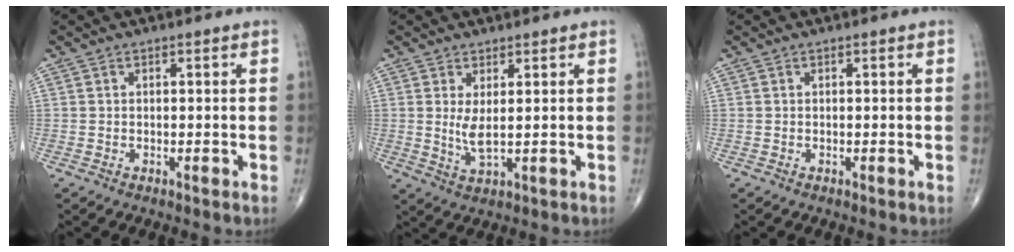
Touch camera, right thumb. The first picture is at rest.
{"total": 3.8, "force": [0.7, 0.9, 3.6], "torque": [-0.076, -0.017, 0.020]}
{"total": 0.0}